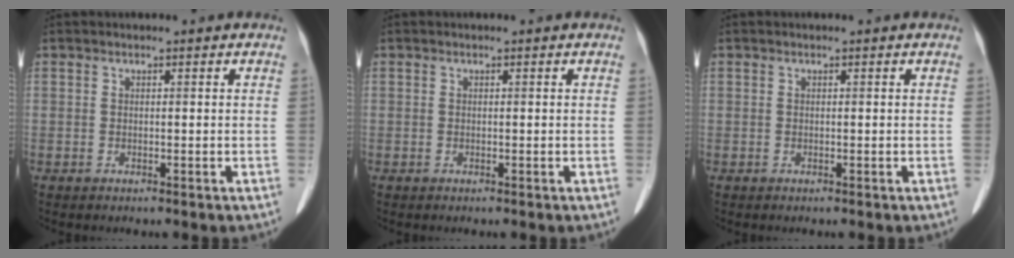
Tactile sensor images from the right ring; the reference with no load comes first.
{"total": 0.0}
{"total": 0.0}